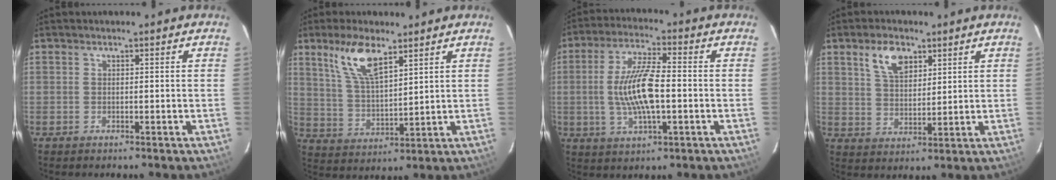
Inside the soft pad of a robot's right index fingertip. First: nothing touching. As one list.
[{"total": 9.9, "force": [6.2, 3.3, 7.0], "torque": [-0.137, 0.007, 0.130]}, {"total": 11.7, "force": [-1.3, 3.2, 11.2], "torque": [-0.221, 0.001, -0.022]}, {"total": 7.3, "force": [4.1, 4.0, 4.6], "torque": [-0.083, 0.009, 0.077]}]